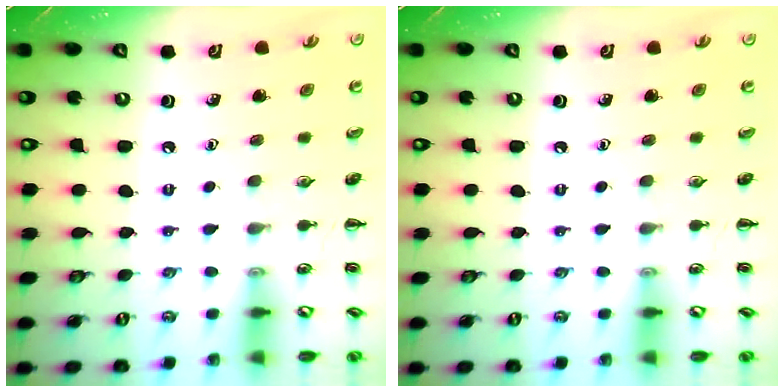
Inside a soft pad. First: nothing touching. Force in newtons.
{"total": 0.0}